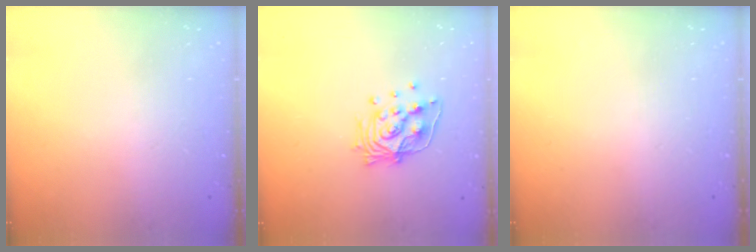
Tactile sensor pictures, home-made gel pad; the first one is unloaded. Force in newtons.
{"total": 13.7, "press": 13.4, "slide": 3.0}
{"total": 0.0}